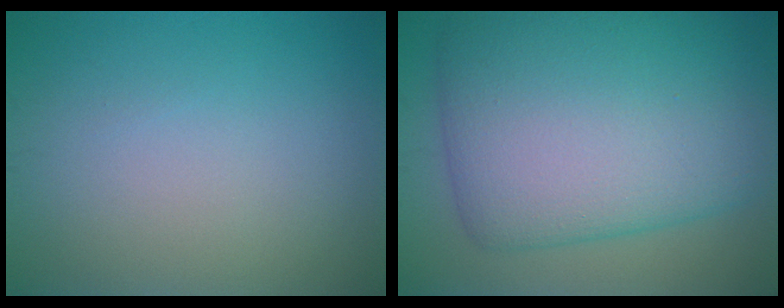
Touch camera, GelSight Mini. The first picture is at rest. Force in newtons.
{"total": 13.2, "press": 13.2, "slide": 0.3}